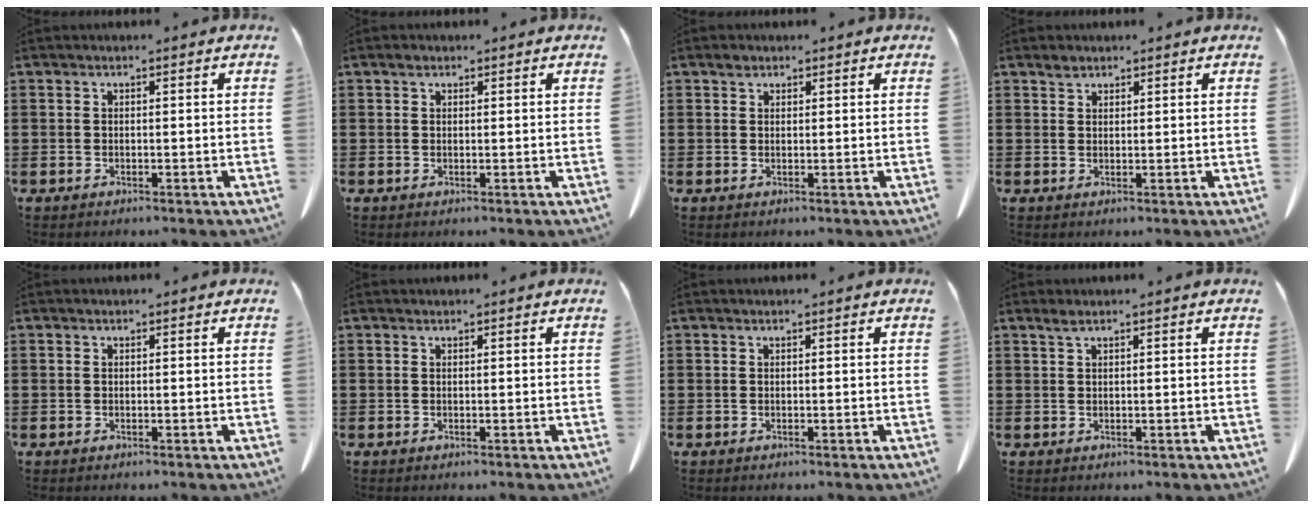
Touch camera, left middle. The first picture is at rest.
{"total": 0.9, "force": [0.5, 0.6, 0.4], "torque": [-0.011, 0.005, 0.008]}
{"total": 1.2, "force": [0.9, 0.7, 0.5], "torque": [-0.011, 0.004, 0.017]}
{"total": 1.4, "force": [1.1, 0.8, 0.4], "torque": [-0.011, 0.001, 0.022]}
{"total": 0.0}
{"total": 0.0}
{"total": 0.0}
{"total": 1.3, "force": [0.8, 0.2, 1.0], "torque": [-0.022, 0.001, 0.014]}